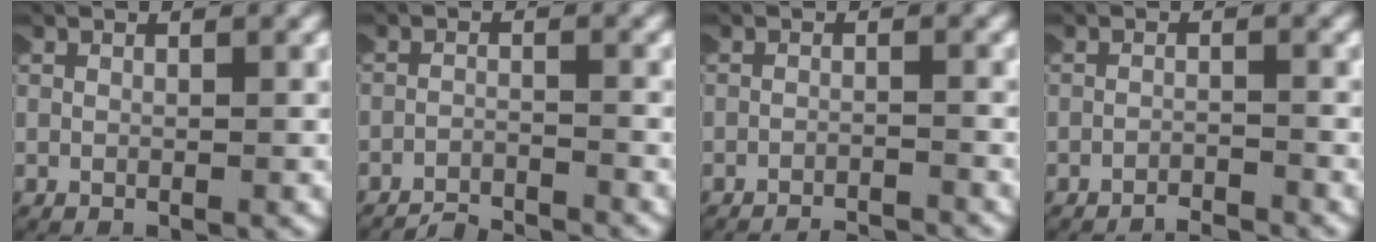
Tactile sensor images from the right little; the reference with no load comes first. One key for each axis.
{"total": 3.9, "fx": -3.9, "fy": 0.4, "fz": 0.1, "tx": -0.003, "ty": -0.015, "tz": -0.063}
{"total": 3.8, "fx": -3.8, "fy": 0.4, "fz": 0.0, "tx": 0.000, "ty": -0.016, "tz": -0.057}
{"total": 2.0, "fx": -2.0, "fy": -0.1, "fz": -0.2, "tx": 0.001, "ty": -0.007, "tz": -0.033}